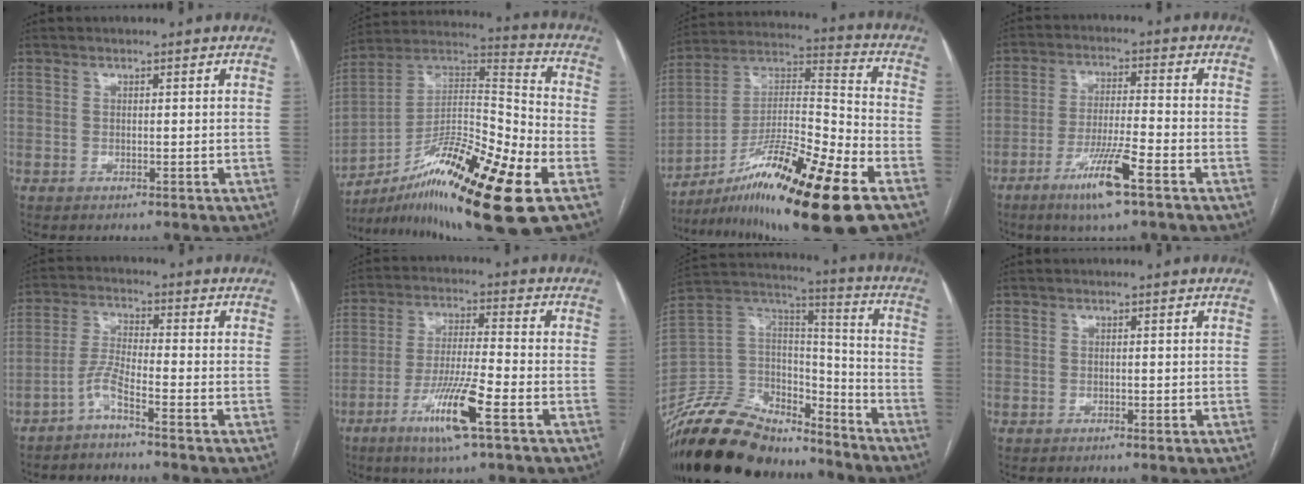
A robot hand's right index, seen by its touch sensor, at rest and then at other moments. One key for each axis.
{"total": 24.0, "fx": -12.2, "fy": 2.4, "fz": 20.5, "tx": -0.333, "ty": -0.006, "tz": -0.204}
{"total": 21.7, "fx": -12.8, "fy": 1.0, "fz": 17.5, "tx": -0.298, "ty": -0.017, "tz": -0.218}
{"total": 9.3, "fx": -5.3, "fy": 0.1, "fz": 7.7, "tx": -0.147, "ty": -0.015, "tz": -0.095}
{"total": 4.2, "fx": -3.2, "fy": -0.5, "fz": 2.7, "tx": -0.064, "ty": -0.003, "tz": -0.071}
{"total": 10.6, "fx": -5.1, "fy": 0.0, "fz": 9.2, "tx": -0.181, "ty": -0.016, "tz": -0.097}
{"total": 27.2, "fx": -23.2, "fy": 9.4, "fz": 10.5, "tx": -0.244, "ty": 0.008, "tz": -0.390}
{"total": 0.0}